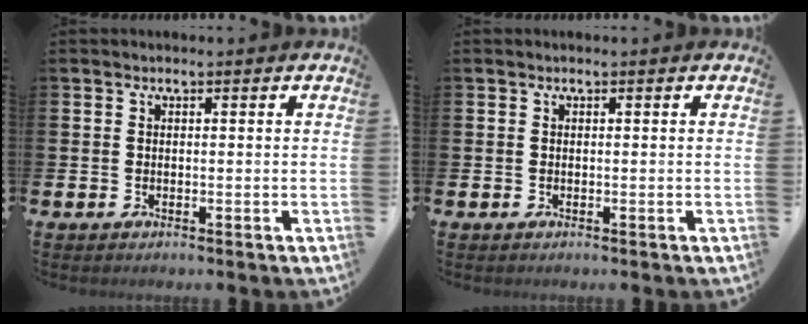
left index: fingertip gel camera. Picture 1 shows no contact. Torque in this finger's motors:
{"motor_torque": [0.00, 0.00, 0.00, 0.00]}